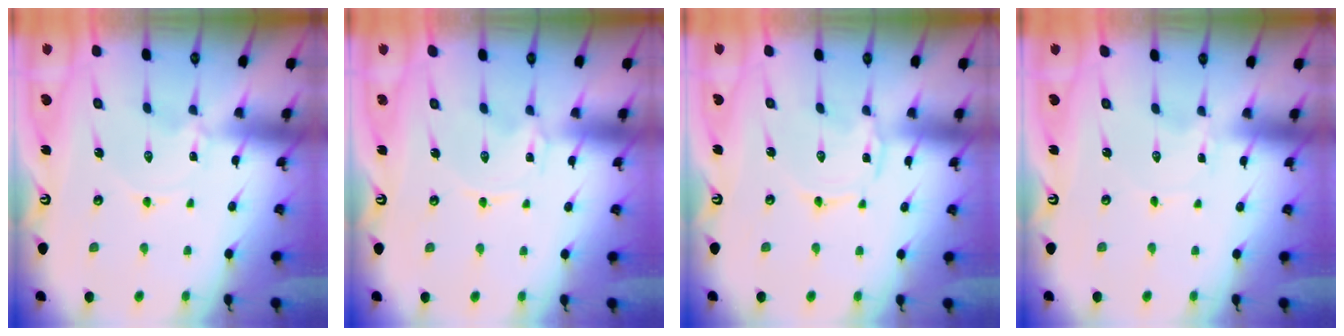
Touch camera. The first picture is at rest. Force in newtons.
{"total": 0.0}
{"total": 1.0, "press": 1.0, "slide": 0.2}
{"total": 0.0}